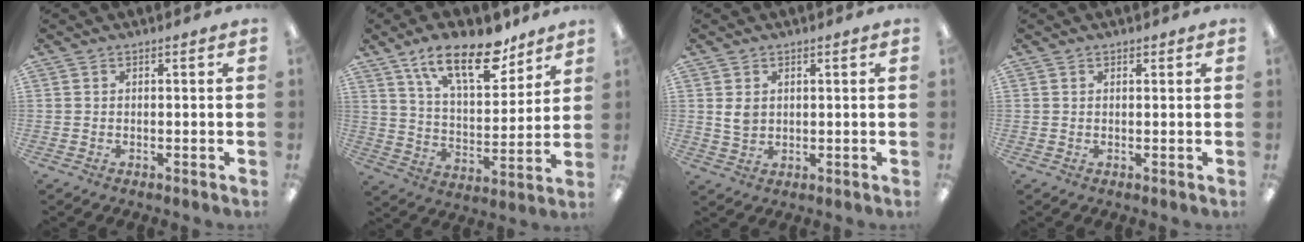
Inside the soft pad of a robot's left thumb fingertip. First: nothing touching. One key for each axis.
{"total": 18.5, "fx": 12.4, "fy": 7.6, "fz": 11.4, "tx": -0.181, "ty": -0.062, "tz": 0.209}
{"total": 3.4, "fx": 1.1, "fy": 2.5, "fz": 1.9, "tx": -0.032, "ty": 0.001, "tz": 0.019}
{"total": 0.7, "fx": 0.5, "fy": 0.5, "fz": 0.1, "tx": 0.005, "ty": -0.001, "tz": 0.008}